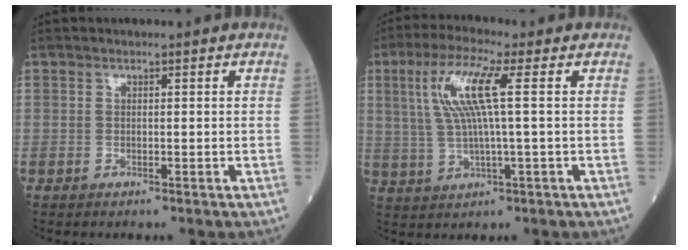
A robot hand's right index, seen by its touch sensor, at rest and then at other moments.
{"total": 9.0, "force": [2.2, 0.1, 8.7], "torque": [-0.189, 0.013, 0.044]}